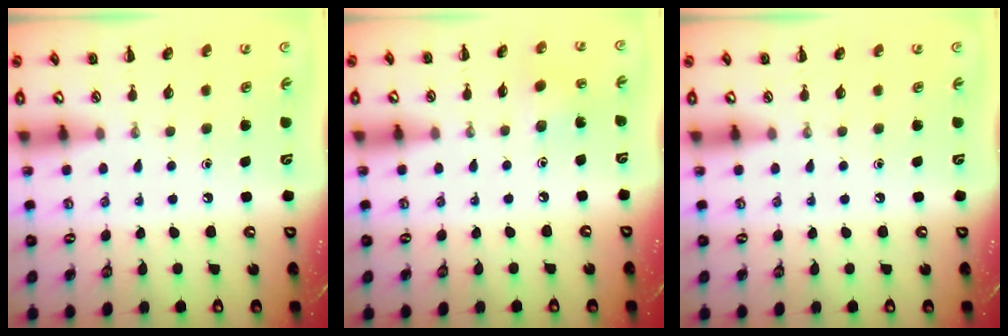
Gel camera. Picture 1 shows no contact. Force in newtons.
{"total": 3.3, "press": 3.2, "slide": 1.1}
{"total": 0.0}